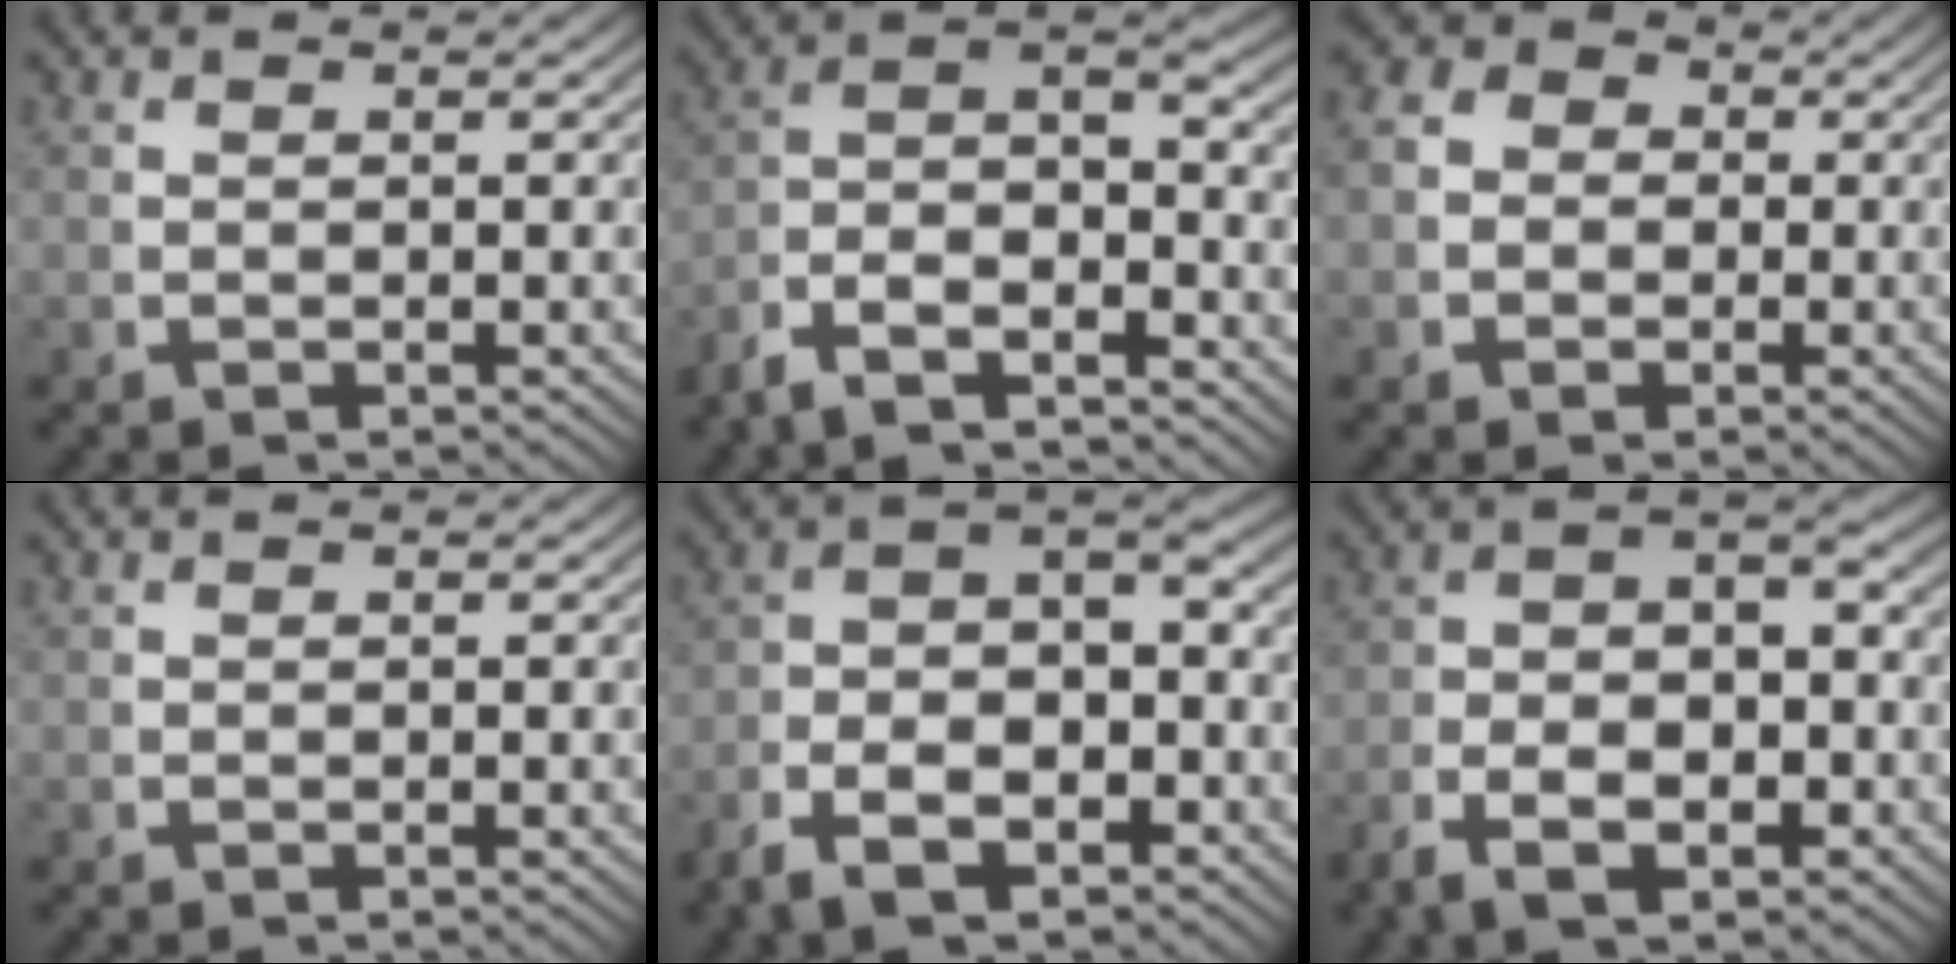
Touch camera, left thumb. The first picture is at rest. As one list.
[{"total": 11.3, "force": [-2.7, 8.0, 7.5], "torque": [-0.162, -0.037, -0.052]}, {"total": 4.9, "force": [0.2, 4.4, 2.1], "torque": [-0.040, -0.005, -0.005]}, {"total": 0.0}, {"total": 8.7, "force": [-1.8, 5.5, 6.6], "torque": [-0.106, -0.015, -0.032]}, {"total": 6.4, "force": [-1.4, 3.6, 5.1], "torque": [-0.084, -0.012, -0.023]}]